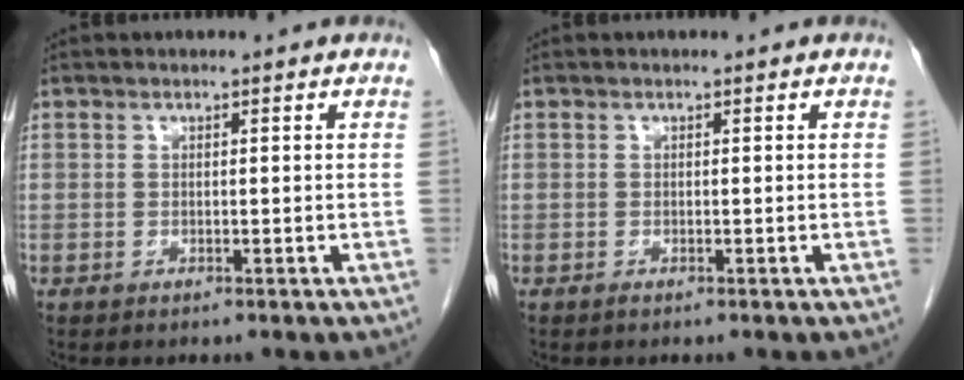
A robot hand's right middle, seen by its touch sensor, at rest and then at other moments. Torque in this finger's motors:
{"motor_torque": [0.38, 0.01, 0.03, 0.00]}